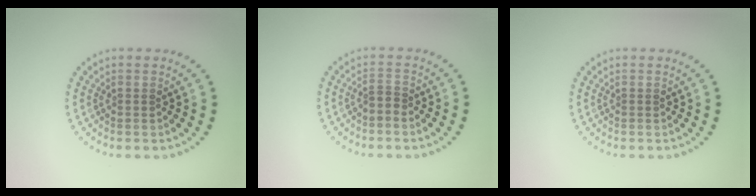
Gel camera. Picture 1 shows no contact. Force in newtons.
{"total": 1.1, "press": 0.6, "slide": 0.9}
{"total": 0.0}